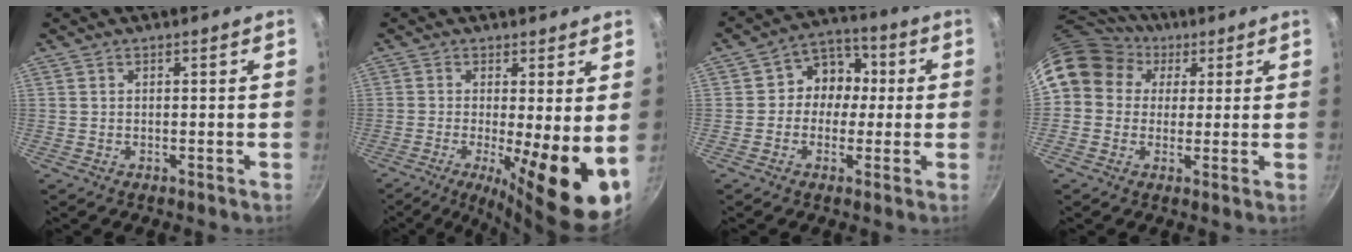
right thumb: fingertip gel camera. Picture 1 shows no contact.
{"total": 13.6, "force": [-2.2, 3.2, 13.1], "torque": [-0.185, -0.017, -0.031]}
{"total": 8.7, "force": [0.1, 7.7, 4.0], "torque": [-0.008, 0.023, -0.018]}
{"total": 14.4, "force": [4.8, 12.2, 5.9], "torque": [-0.098, 0.023, 0.072]}